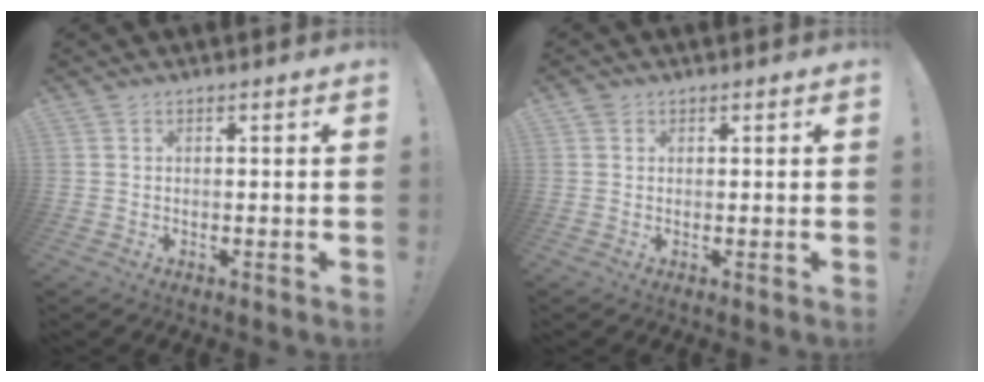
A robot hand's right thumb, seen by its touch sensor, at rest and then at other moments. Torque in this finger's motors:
{"motor_torque": [-0.11, 0.74, -0.42, 0.21, 0.03]}